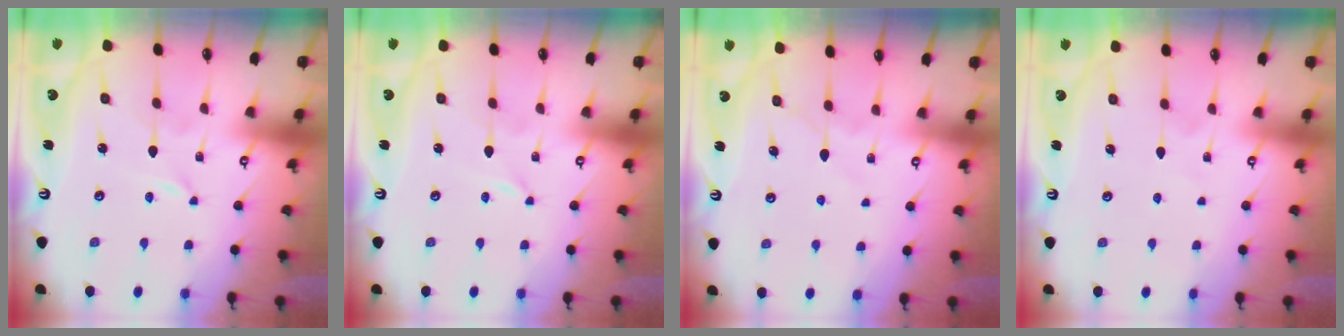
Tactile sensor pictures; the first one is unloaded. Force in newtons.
{"total": 0.0}
{"total": 6.2, "press": 6.2, "slide": 0.8}
{"total": 2.9, "press": 2.9, "slide": 0.3}